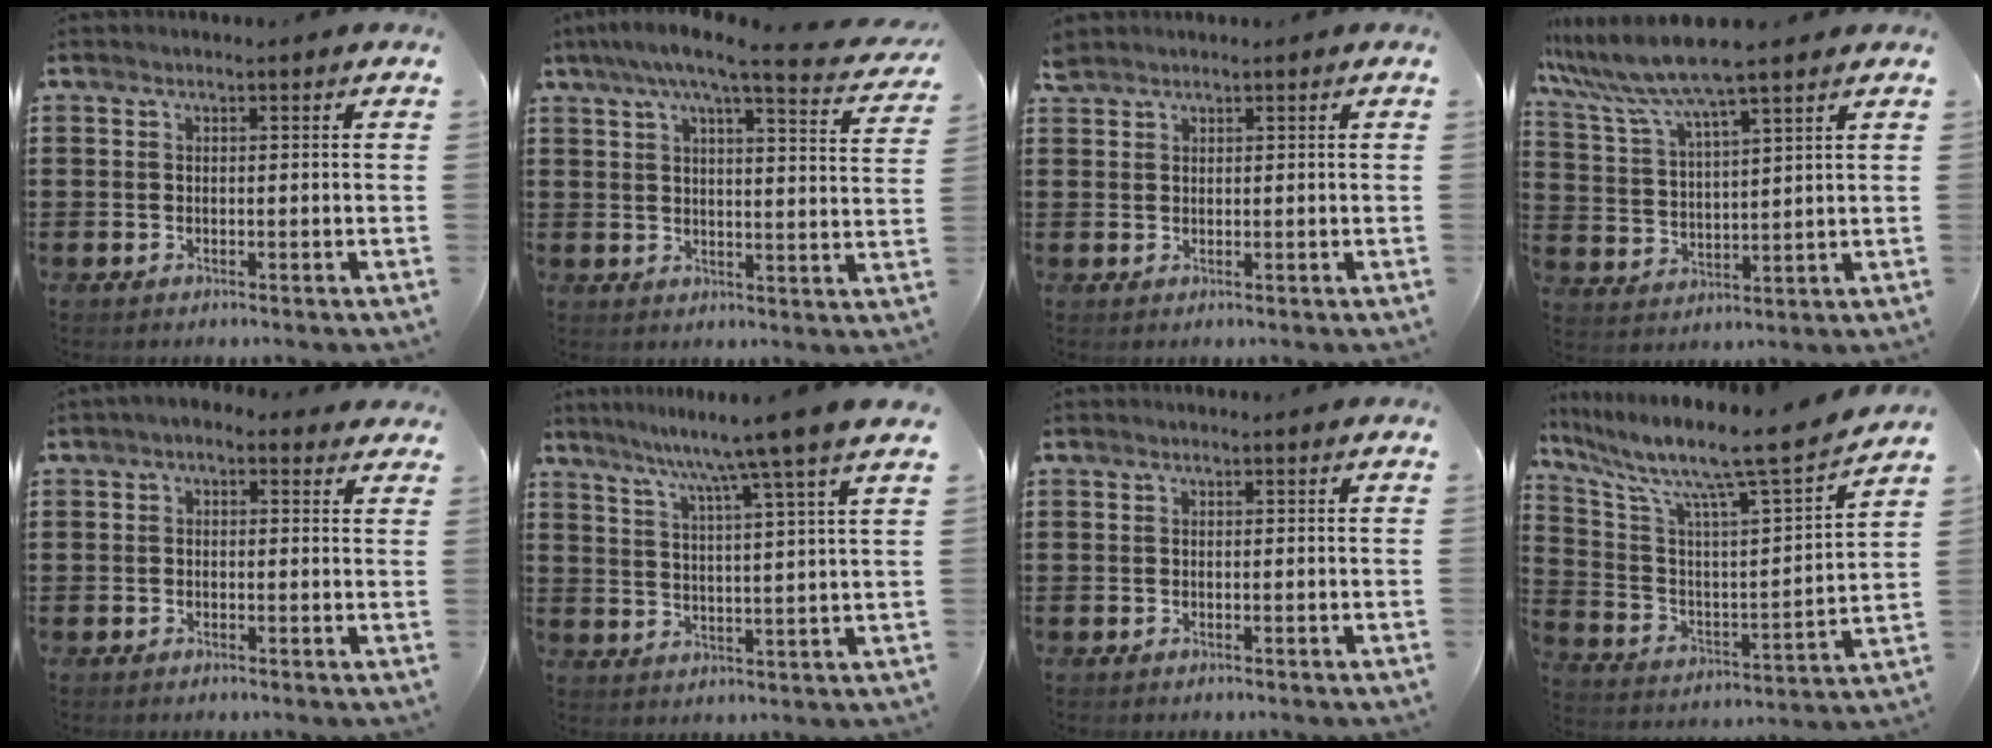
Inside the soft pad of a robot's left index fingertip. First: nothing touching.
{"total": 7.2, "force": [5.5, 0.3, 4.6], "torque": [-0.099, -0.025, 0.090]}
{"total": 1.6, "force": [1.5, 0.4, 0.4], "torque": [-0.010, 0.000, 0.029]}
{"total": 7.7, "force": [6.6, -0.4, 3.9], "torque": [-0.102, -0.036, 0.113]}
{"total": 1.5, "force": [0.1, 1.3, 0.8], "torque": [-0.019, 0.009, -0.001]}
{"total": 7.8, "force": [6.4, -1.9, 4.1], "torque": [-0.093, -0.039, 0.100]}
{"total": 0.0}
{"total": 10.3, "force": [8.3, 0.2, 6.2], "torque": [-0.146, -0.067, 0.124]}